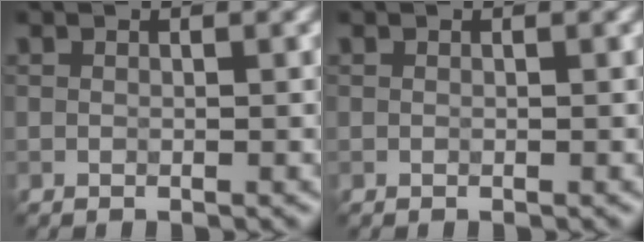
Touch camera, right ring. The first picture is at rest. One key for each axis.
{"total": 0.0}